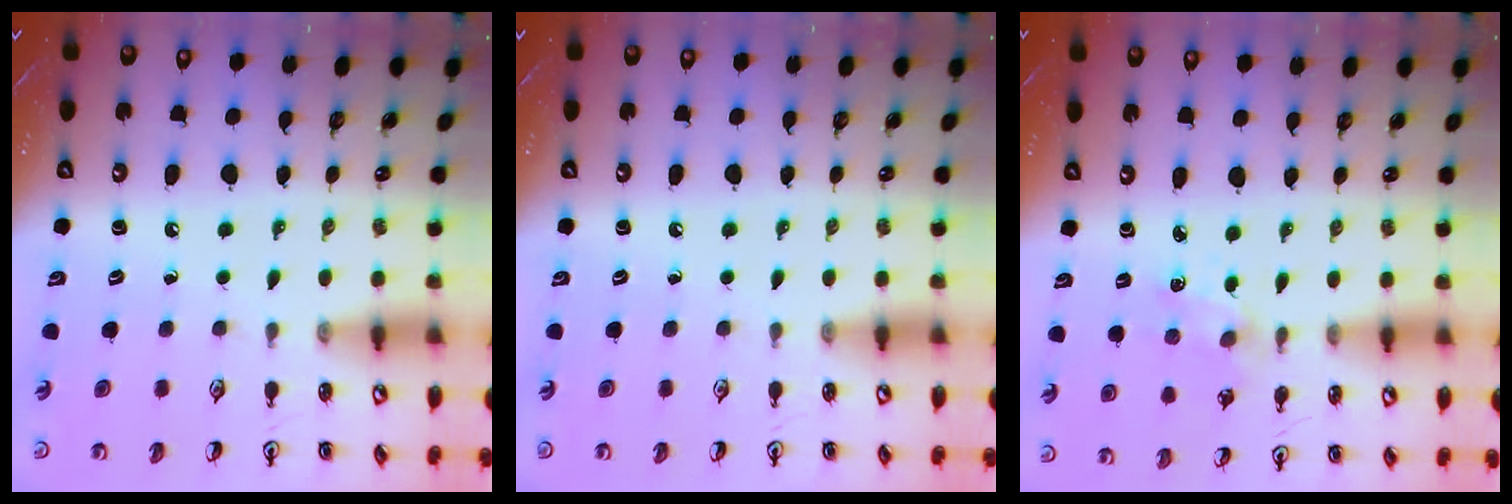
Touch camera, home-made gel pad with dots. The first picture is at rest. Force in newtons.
{"total": 0.0}
{"total": 1.9, "press": 1.8, "slide": 0.2}